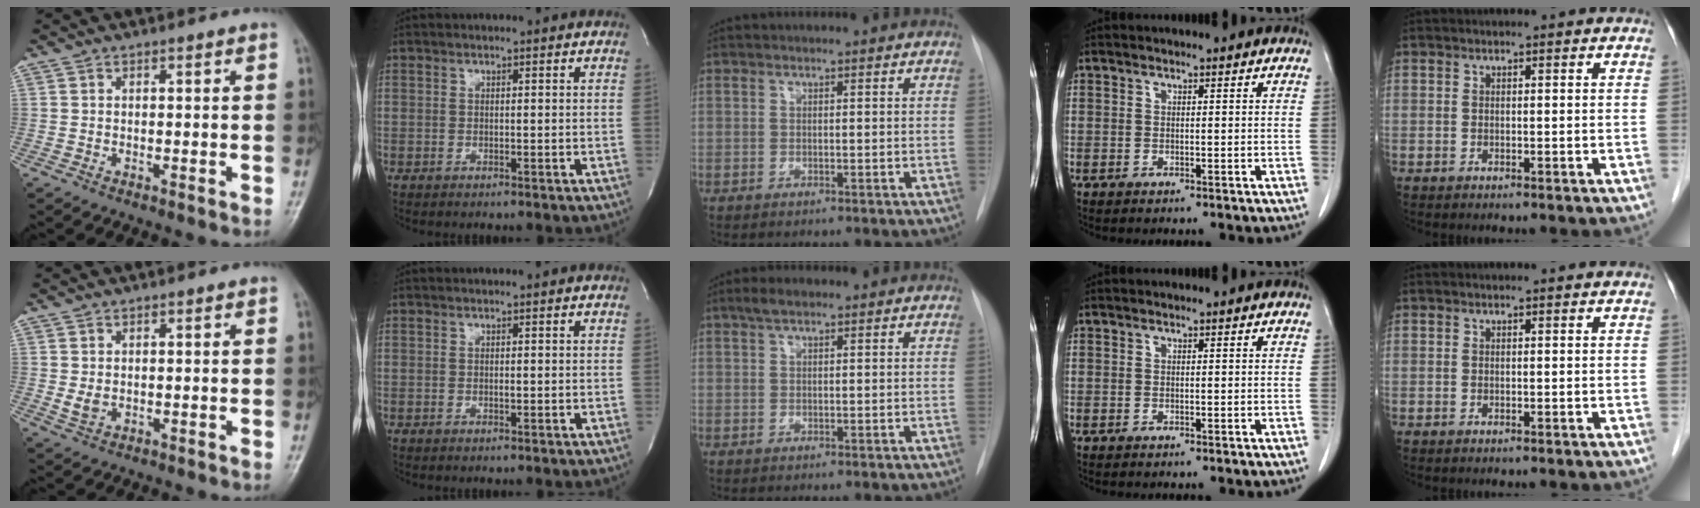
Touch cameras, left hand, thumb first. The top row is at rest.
{"thumb": {"total": 2.2, "force": [0.3, 1.6, 1.5], "torque": [-0.023, -0.007, 0.011]}, "middle": {"total": 2.1, "force": [1.4, 0.7, 1.4], "torque": [-0.028, 0.014, 0.025]}}